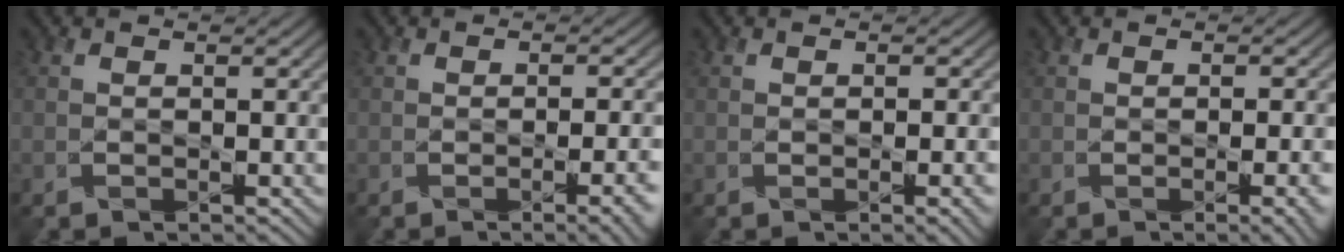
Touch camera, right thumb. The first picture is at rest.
{"total": 5.0, "force": [-1.4, 1.6, 4.6], "torque": [-0.051, -0.006, -0.011]}
{"total": 2.5, "force": [-0.5, 0.6, 2.4], "torque": [-0.034, -0.002, -0.004]}
{"total": 3.5, "force": [-0.8, 0.9, 3.2], "torque": [-0.041, -0.006, -0.006]}